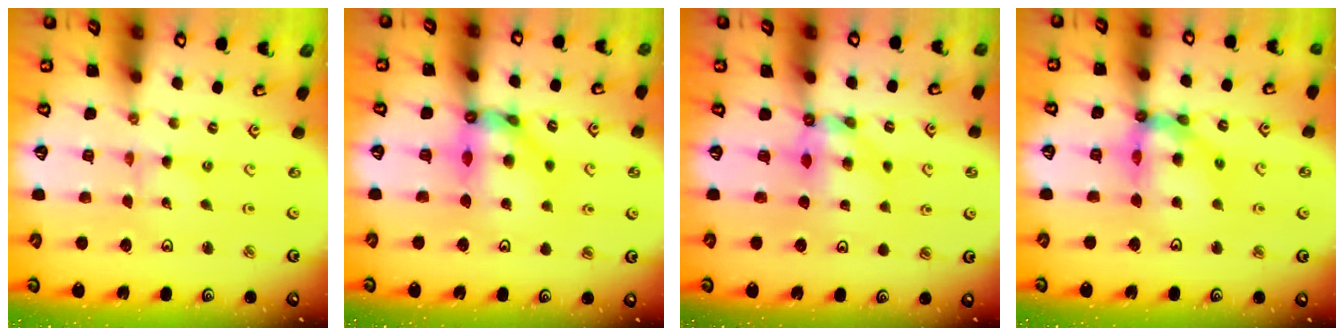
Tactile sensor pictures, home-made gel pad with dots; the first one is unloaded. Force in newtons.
{"total": 11.0, "press": 11.0, "slide": 1.0}
{"total": 6.1, "press": 6.1, "slide": 0.2}
{"total": 13.8, "press": 13.7, "slide": 1.5}